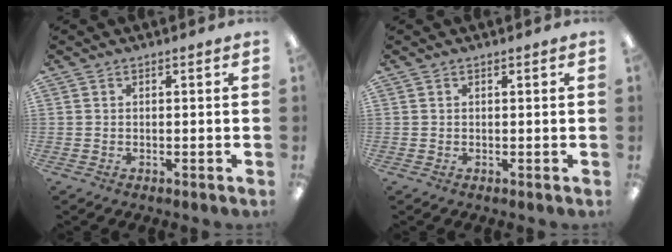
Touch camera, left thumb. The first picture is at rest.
{"total": 0.0}